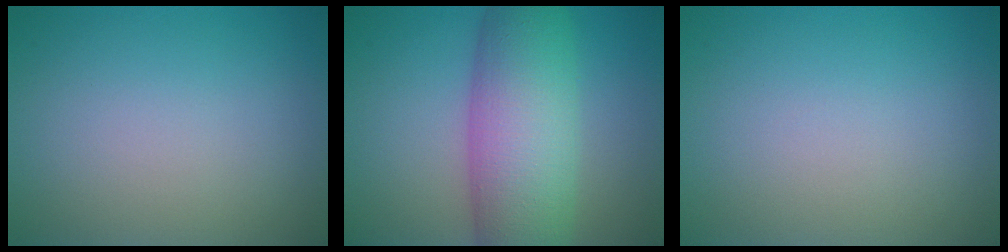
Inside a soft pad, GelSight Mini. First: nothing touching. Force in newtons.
{"total": 9.6, "press": 9.6, "slide": 0.1}
{"total": 0.0}